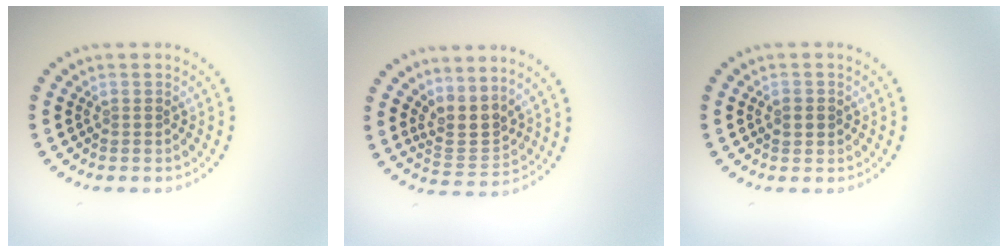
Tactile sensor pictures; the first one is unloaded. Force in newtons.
{"total": 2.9, "press": 2.4, "slide": 1.7}
{"total": 1.4, "press": 1.4, "slide": 0.3}